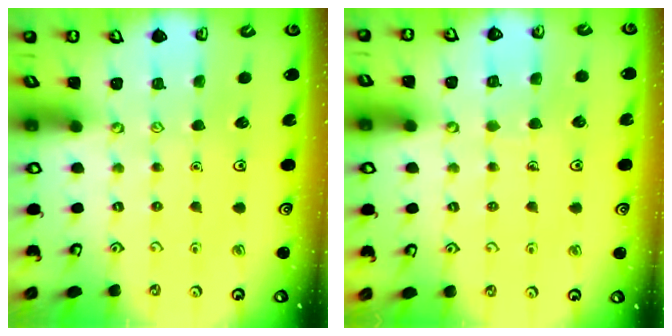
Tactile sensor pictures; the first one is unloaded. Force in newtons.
{"total": 3.7, "press": 3.7, "slide": 0.2}